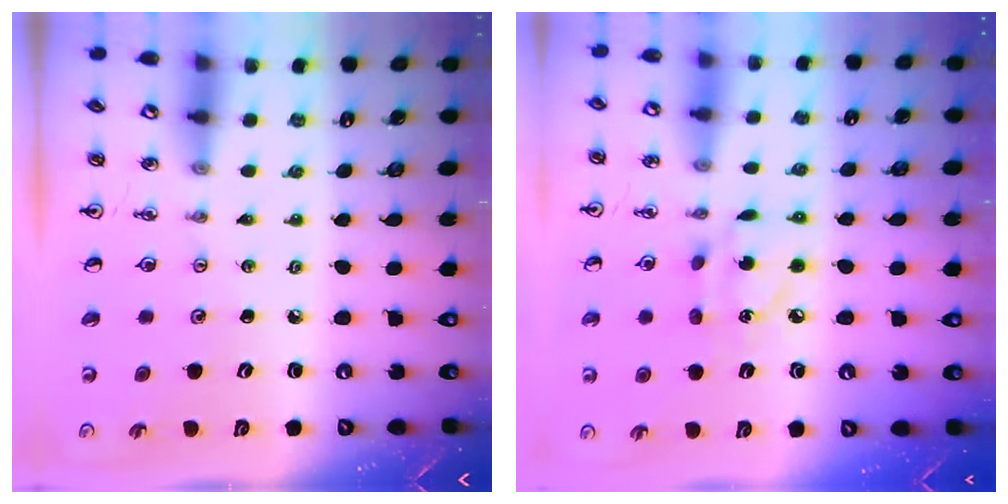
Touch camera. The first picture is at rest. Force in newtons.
{"total": 7.6, "press": 7.6, "slide": 0.2}